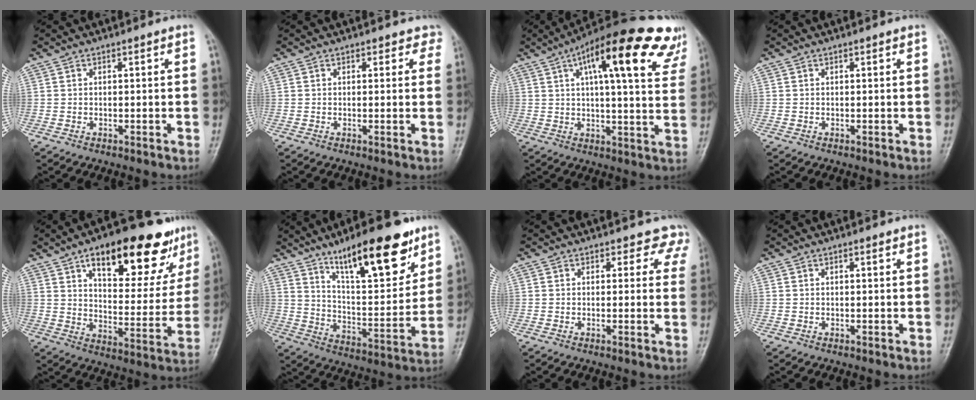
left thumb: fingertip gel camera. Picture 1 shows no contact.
{"total": 2.5, "force": [1.9, 1.6, 0.3], "torque": [0.029, -0.007, 0.006]}
{"total": 24.5, "force": [12.7, 6.9, 19.8], "torque": [-0.264, -0.003, 0.164]}
{"total": 0.0}
{"total": 23.1, "force": [13.5, 9.7, 16.1], "torque": [-0.174, -0.032, 0.199]}
{"total": 19.8, "force": [12.7, 6.1, 13.9], "torque": [-0.176, -0.066, 0.212]}
{"total": 4.7, "force": [3.7, 2.8, 0.1], "torque": [0.041, -0.015, 0.016]}
{"total": 0.5, "force": [0.3, 0.2, 0.4], "torque": [-0.007, -0.002, 0.004]}